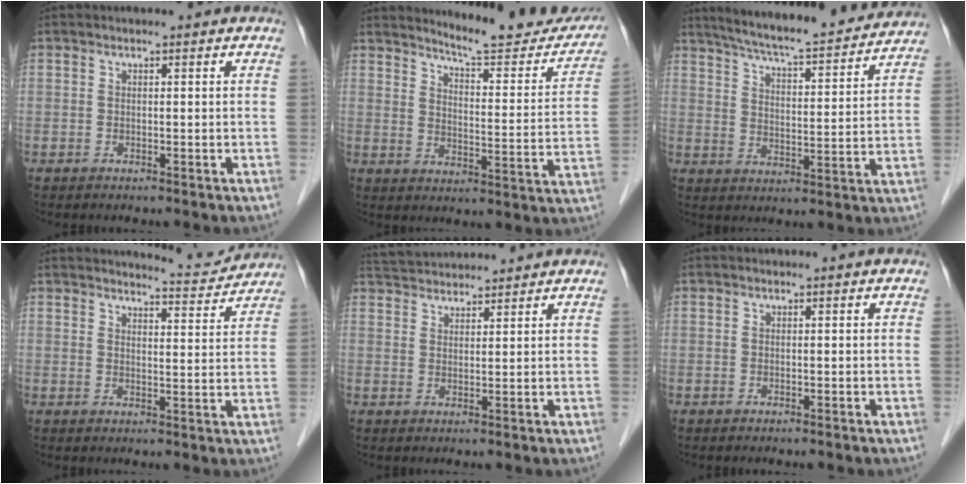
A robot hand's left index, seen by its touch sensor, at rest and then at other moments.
{"total": 16.7, "force": [15.7, 2.1, 5.2], "torque": [-0.059, -0.062, 0.190]}
{"total": 19.0, "force": [17.5, 1.8, 7.4], "torque": [-0.117, 0.000, 0.242]}
{"total": 6.3, "force": [6.3, 0.1, -0.1], "torque": [-0.007, -0.013, 0.076]}
{"total": 7.6, "force": [7.4, 0.8, 1.7], "torque": [-0.037, 0.039, 0.124]}
{"total": 0.0}